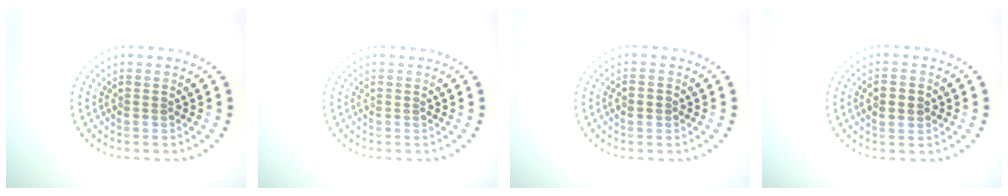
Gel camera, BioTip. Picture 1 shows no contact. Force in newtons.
{"total": 0.0}
{"total": 1.5, "press": 1.5, "slide": 0.1}
{"total": 2.2, "press": 2.1, "slide": 0.1}